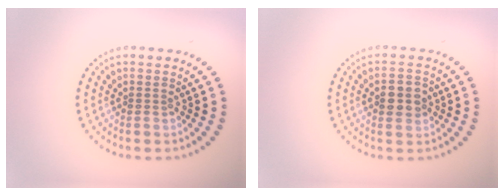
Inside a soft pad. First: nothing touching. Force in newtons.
{"total": 2.8, "press": 2.8, "slide": 0.1}